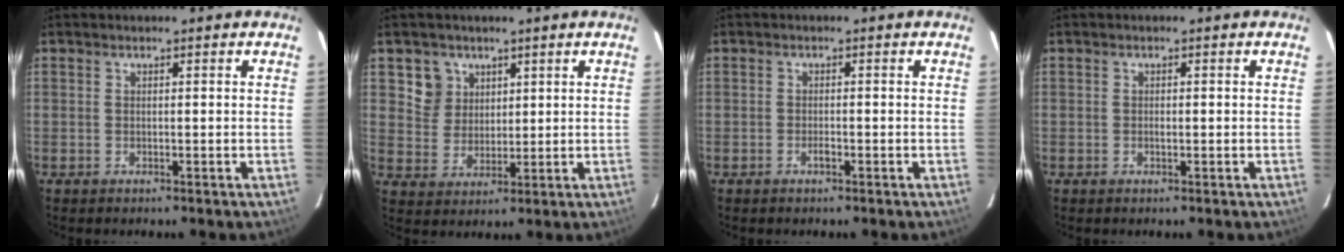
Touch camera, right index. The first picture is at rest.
{"total": 6.1, "force": [2.9, 5.3, 0.9], "torque": [-0.014, 0.012, 0.062]}
{"total": 1.2, "force": [-0.8, 0.5, 0.8], "torque": [-0.016, 0.000, -0.013]}
{"total": 0.7, "force": [-0.2, 0.3, 0.6], "torque": [-0.011, 0.001, -0.003]}